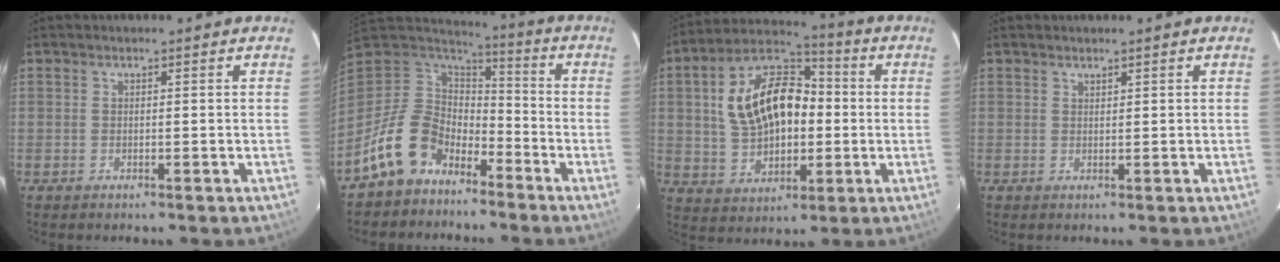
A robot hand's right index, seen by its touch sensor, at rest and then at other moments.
{"total": 13.7, "force": [-8.9, 8.8, 5.6], "torque": [-0.136, 0.020, -0.157]}
{"total": 16.4, "force": [1.2, 10.5, 12.5], "torque": [-0.243, 0.031, 0.030]}
{"total": 0.6, "force": [0.6, 0.1, 0.0], "torque": [0.000, 0.001, 0.012]}